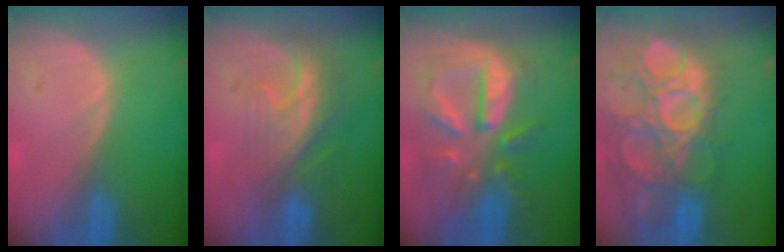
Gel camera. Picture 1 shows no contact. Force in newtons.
{"total": 8.4, "press": 7.2, "slide": 4.3}
{"total": 10.7, "press": 9.4, "slide": 5.1}
{"total": 15.1, "press": 12.6, "slide": 8.4}